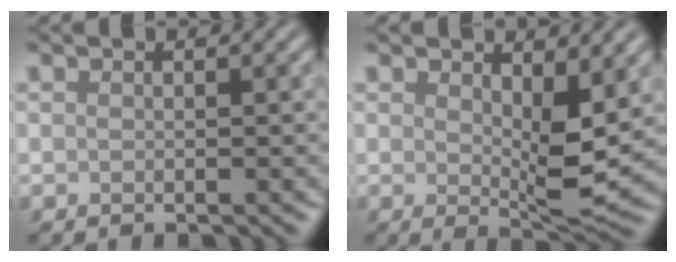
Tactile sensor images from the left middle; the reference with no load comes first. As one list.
[{"total": 4.6, "force": [1.2, 1.5, 4.1], "torque": [-0.065, -0.012, 0.023]}]